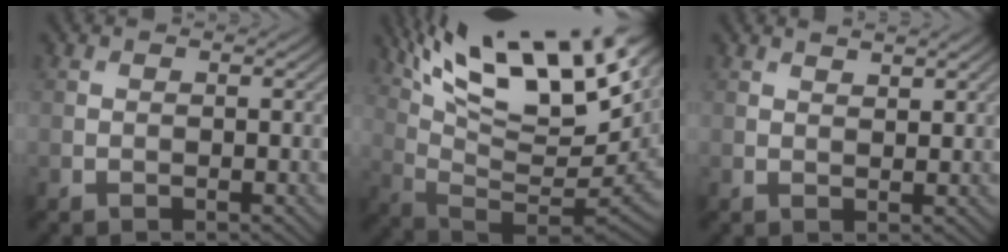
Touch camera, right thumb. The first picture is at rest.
{"total": 19.2, "force": [10.8, 5.2, 15.0], "torque": [-0.265, 0.011, 0.187]}
{"total": 1.9, "force": [1.5, 0.3, 1.1], "torque": [-0.022, -0.001, 0.027]}